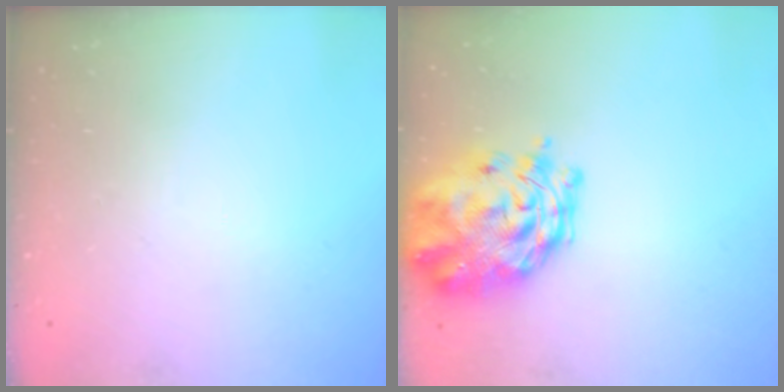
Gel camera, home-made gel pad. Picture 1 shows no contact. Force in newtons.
{"total": 9.7, "press": 9.0, "slide": 3.6}